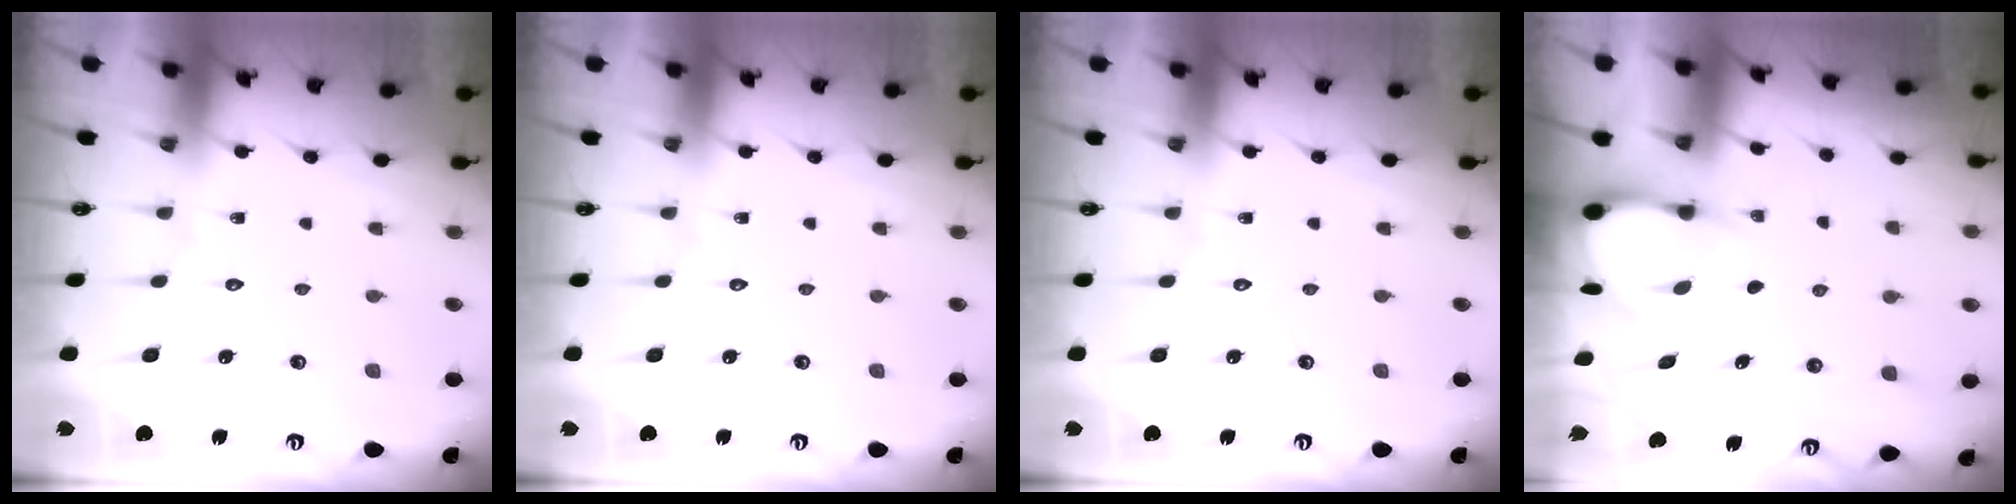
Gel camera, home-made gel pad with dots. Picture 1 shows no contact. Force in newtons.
{"total": 0.0}
{"total": 0.0}
{"total": 3.3, "press": 3.3, "slide": 0.4}